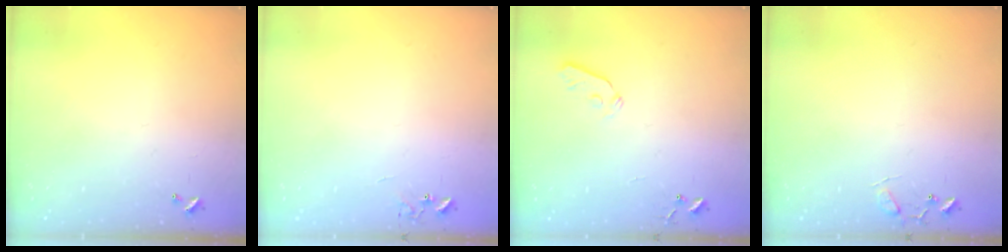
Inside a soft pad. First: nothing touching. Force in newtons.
{"total": 5.9, "press": 5.9, "slide": 0.5}
{"total": 3.7, "press": 3.6, "slide": 0.7}
{"total": 8.0, "press": 8.0, "slide": 0.5}